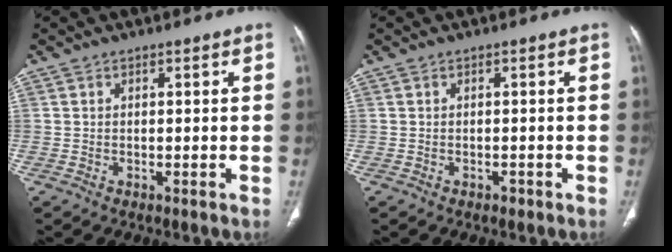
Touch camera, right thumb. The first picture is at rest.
{"total": 1.0, "force": [-0.6, 0.5, 0.5], "torque": [-0.010, 0.002, -0.006]}